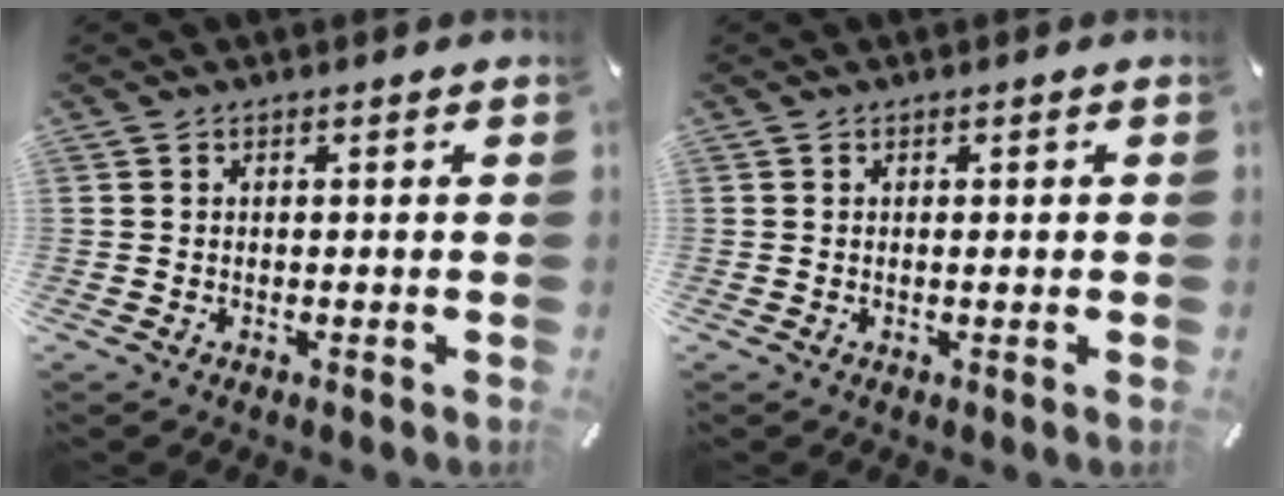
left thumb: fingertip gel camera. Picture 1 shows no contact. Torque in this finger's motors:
{"motor_torque": [-0.22, 0.11, 0.01, -0.06, 0.05]}